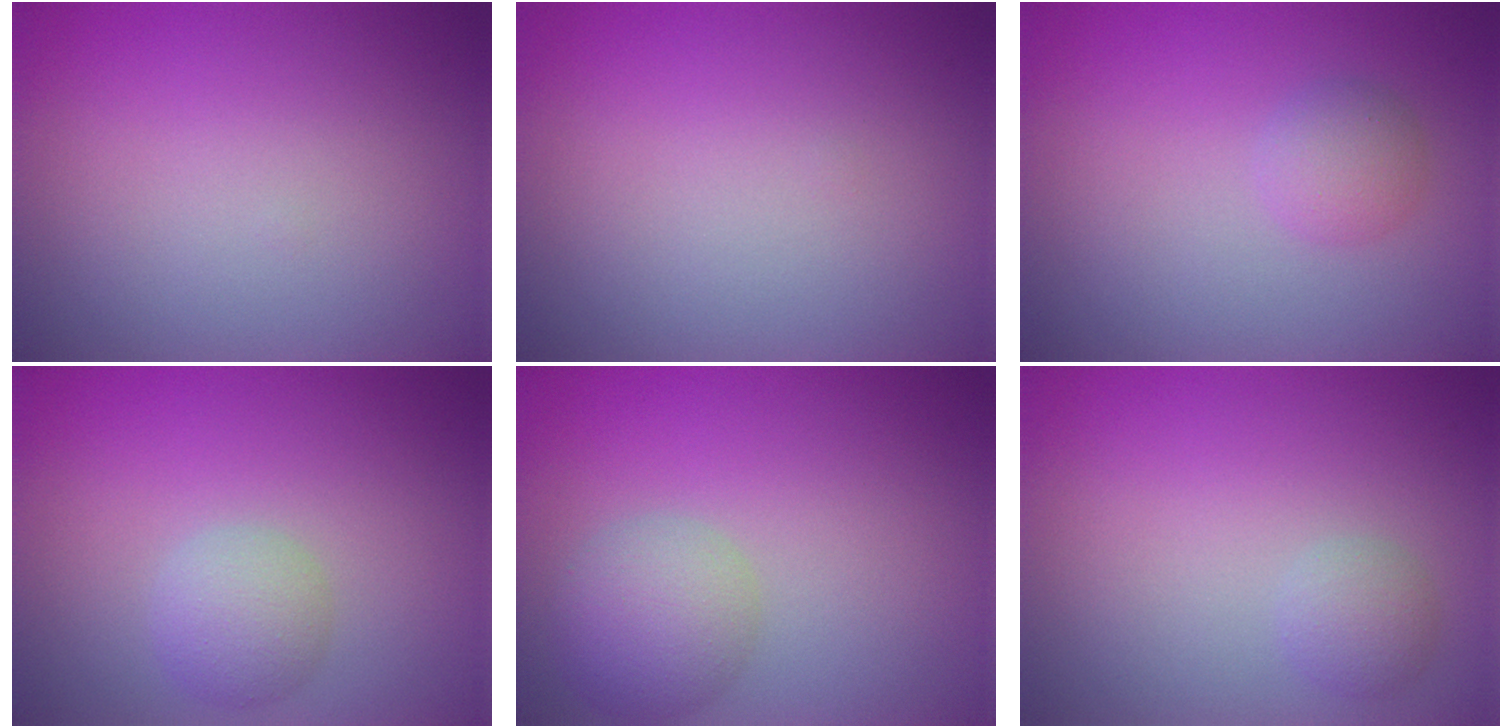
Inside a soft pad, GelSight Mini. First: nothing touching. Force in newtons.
{"total": 0.0}
{"total": 1.9, "press": 1.9, "slide": 0.1}
{"total": 2.6, "press": 2.6, "slide": 0.1}
{"total": 3.9, "press": 3.9, "slide": 0.1}
{"total": 1.6, "press": 1.6, "slide": 0.1}